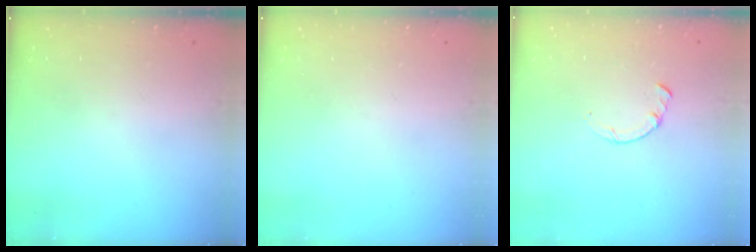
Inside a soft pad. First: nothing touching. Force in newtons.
{"total": 0.0}
{"total": 0.7, "press": 0.6, "slide": 0.2}